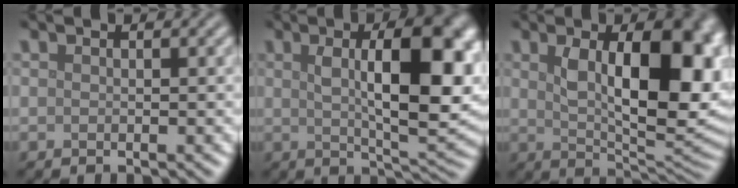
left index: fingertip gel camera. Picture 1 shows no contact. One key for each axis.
{"total": 11.5, "fx": 2.1, "fy": 3.7, "fz": 10.7, "tx": -0.145, "ty": 0.002, "tz": 0.035}
{"total": 12.3, "fx": 2.0, "fy": 5.6, "fz": 10.8, "tx": -0.140, "ty": -0.001, "tz": 0.039}